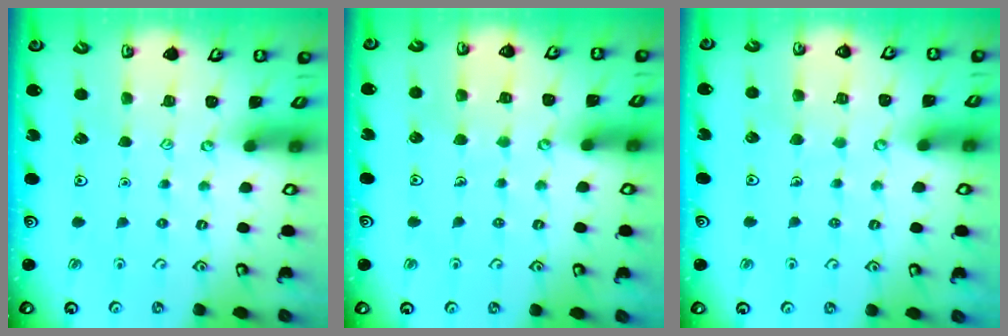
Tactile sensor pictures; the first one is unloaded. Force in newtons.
{"total": 4.0, "press": 4.0, "slide": 0.3}
{"total": 3.6, "press": 3.6, "slide": 0.3}